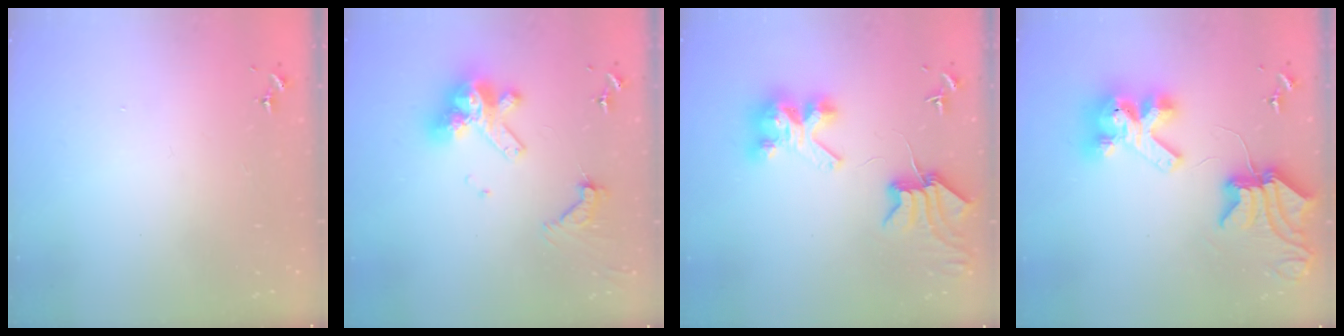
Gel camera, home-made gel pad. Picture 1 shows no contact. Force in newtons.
{"total": 14.4, "press": 14.3, "slide": 1.9}
{"total": 9.5, "press": 9.4, "slide": 1.2}
{"total": 14.5, "press": 14.3, "slide": 1.8}